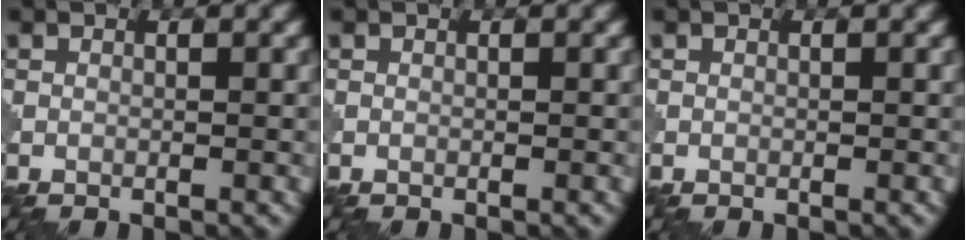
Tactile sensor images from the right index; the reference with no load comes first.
{"total": 0.0}
{"total": 0.0}